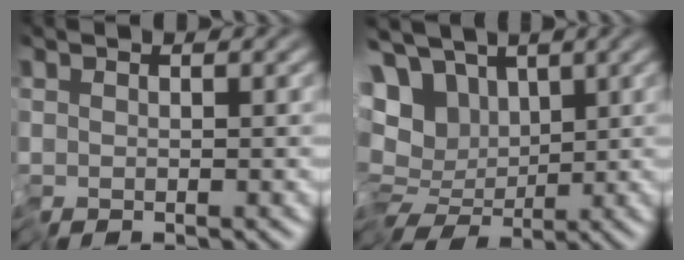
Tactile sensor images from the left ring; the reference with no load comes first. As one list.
[{"total": 11.7, "force": [1.1, 9.6, 6.6], "torque": [-0.121, 0.007, 0.014]}]